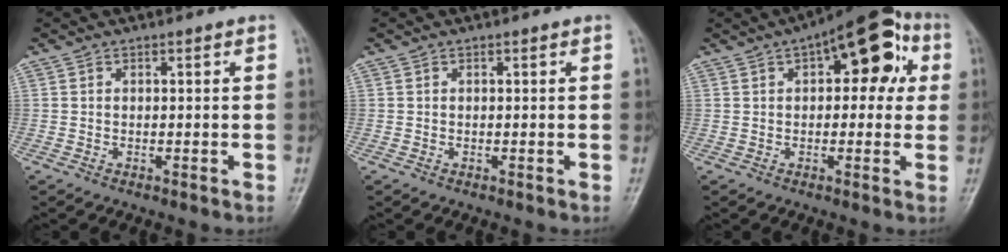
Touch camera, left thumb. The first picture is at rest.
{"total": 0.0}
{"total": 14.3, "force": [4.7, 7.0, 11.6], "torque": [-0.110, 0.022, 0.053]}